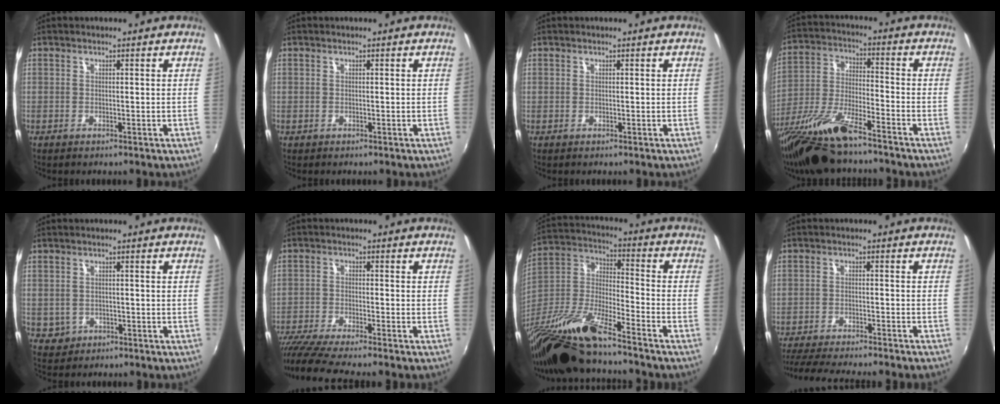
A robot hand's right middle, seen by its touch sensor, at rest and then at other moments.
{"total": 0.0}
{"total": 0.0}
{"total": 15.3, "force": [-11.8, 3.1, 9.3], "torque": [-0.197, -0.031, -0.223]}
{"total": 2.7, "force": [-0.5, 2.5, 0.9], "torque": [-0.022, 0.000, 0.001]}
{"total": 10.5, "force": [-9.1, -0.3, 5.2], "torque": [-0.120, -0.038, -0.160]}
{"total": 18.7, "force": [-14.4, 3.3, 11.6], "torque": [-0.232, -0.019, -0.283]}
{"total": 10.6, "force": [-9.6, -0.2, 4.6], "torque": [-0.109, -0.016, -0.149]}